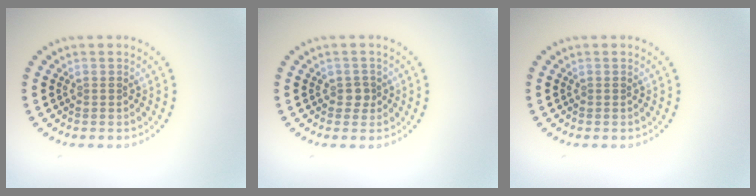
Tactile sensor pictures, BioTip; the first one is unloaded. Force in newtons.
{"total": 1.3, "press": 1.1, "slide": 0.5}
{"total": 0.0}